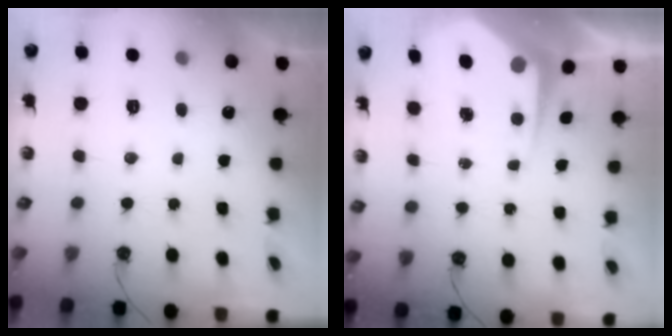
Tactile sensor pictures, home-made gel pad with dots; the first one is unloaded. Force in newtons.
{"total": 6.6, "press": 6.5, "slide": 0.9}